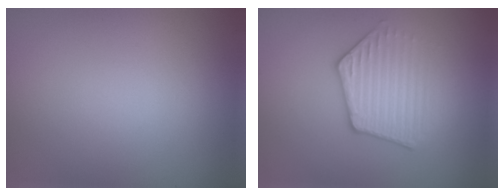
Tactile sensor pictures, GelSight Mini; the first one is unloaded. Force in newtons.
{"total": 3.4, "press": 3.2, "slide": 1.3}